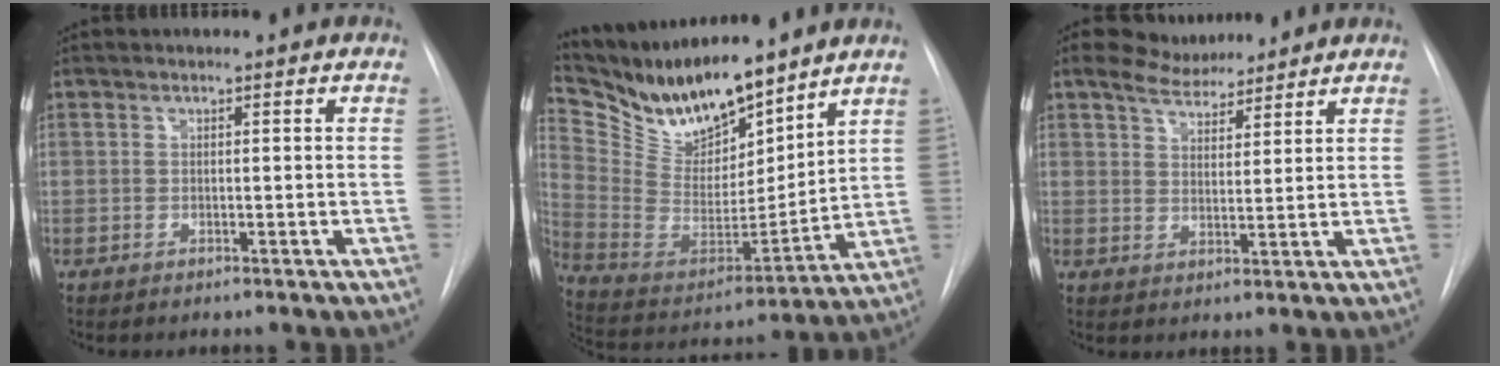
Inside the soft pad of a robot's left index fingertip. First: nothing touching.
{"total": 17.3, "force": [15.1, 3.9, 7.7], "torque": [-0.145, -0.015, 0.289]}
{"total": 5.5, "force": [5.1, 1.5, 1.5], "torque": [-0.035, 0.013, 0.095]}